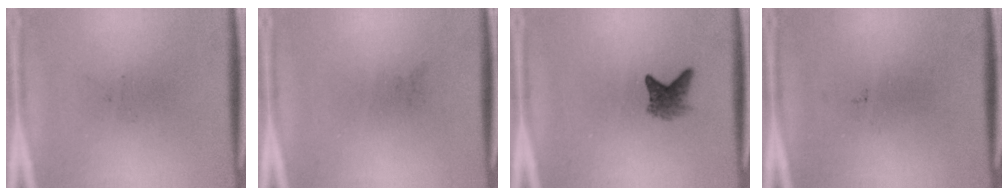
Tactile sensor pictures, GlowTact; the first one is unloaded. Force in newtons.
{"total": 0.0}
{"total": 2.7}
{"total": 0.0}